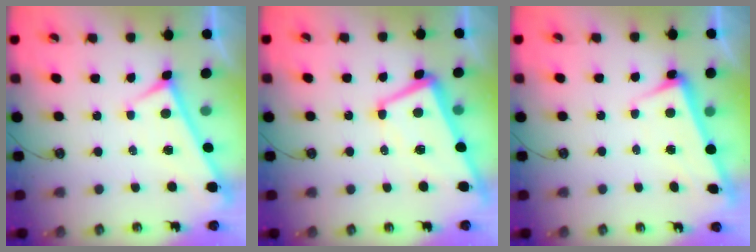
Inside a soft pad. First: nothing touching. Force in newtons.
{"total": 2.9, "press": 2.8, "slide": 0.9}
{"total": 2.5, "press": 2.4, "slide": 0.6}